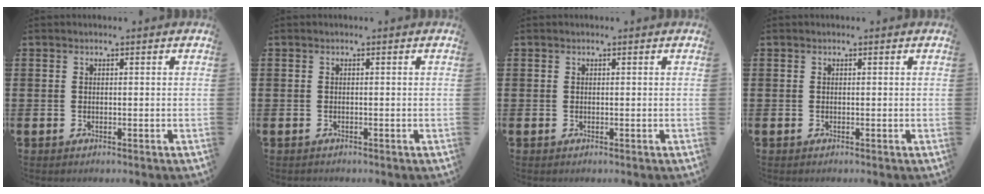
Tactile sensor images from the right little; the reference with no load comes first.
{"total": 0.0}
{"total": 0.0}
{"total": 0.0}